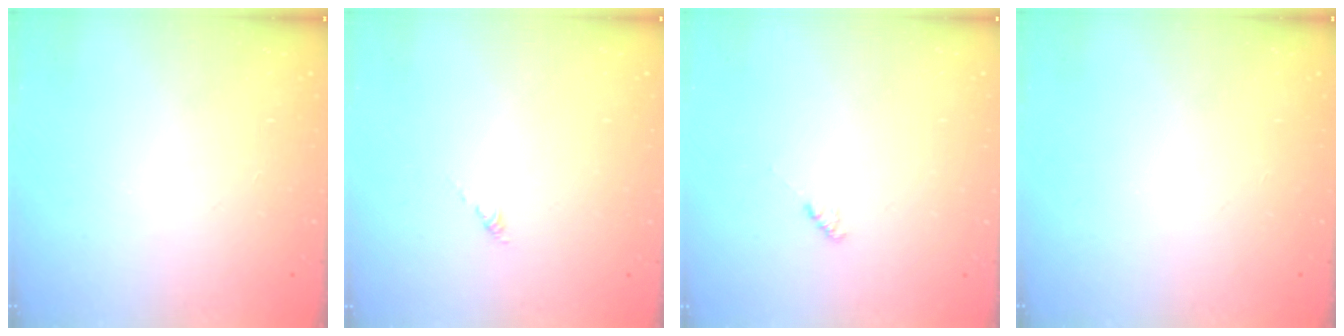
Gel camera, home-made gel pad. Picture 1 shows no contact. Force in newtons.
{"total": 0.0}
{"total": 2.0, "press": 1.9, "slide": 0.5}
{"total": 0.0}